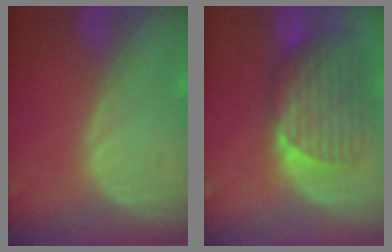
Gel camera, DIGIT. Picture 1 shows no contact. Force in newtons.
{"total": 9.4, "press": 8.3, "slide": 4.2}